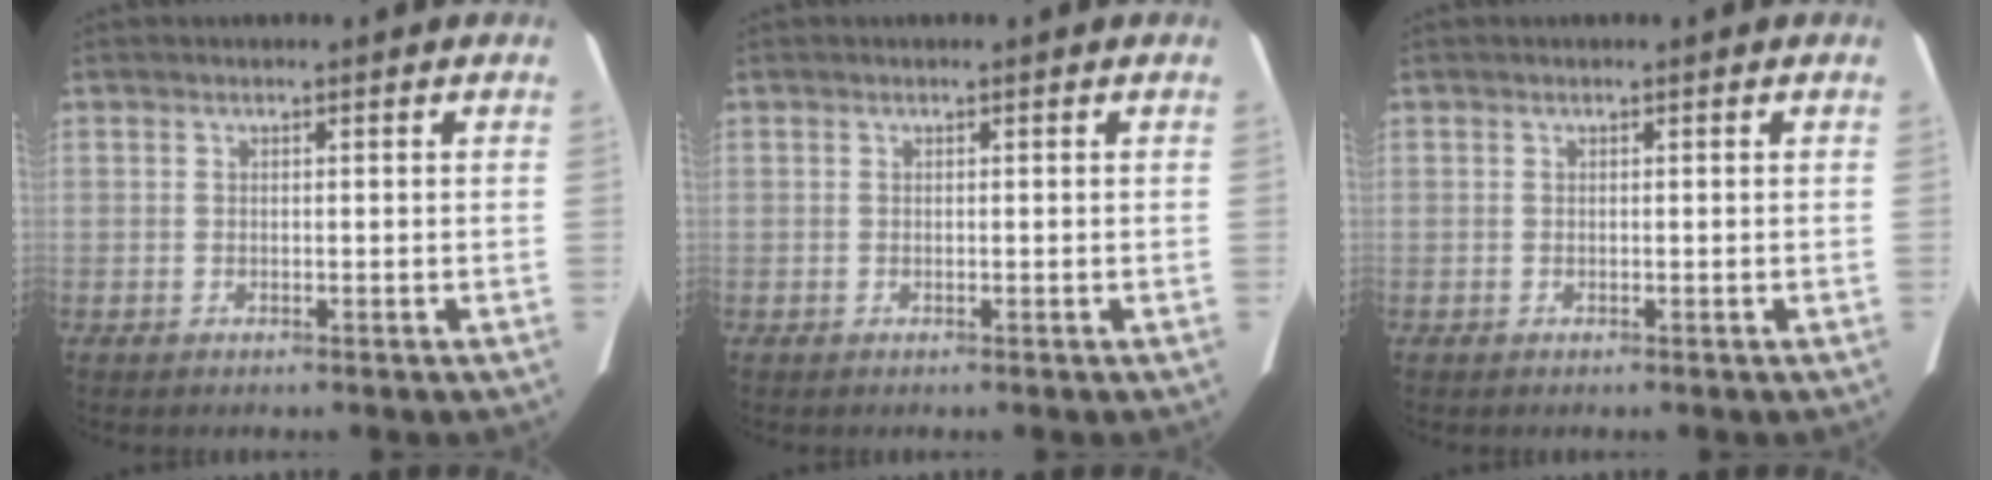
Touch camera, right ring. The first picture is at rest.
{"total": 0.0}
{"total": 0.0}